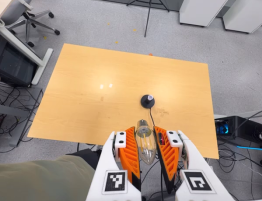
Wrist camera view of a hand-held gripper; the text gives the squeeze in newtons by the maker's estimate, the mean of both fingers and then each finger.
{"total": 19.3, "left": 20.6, "right": 17.9}